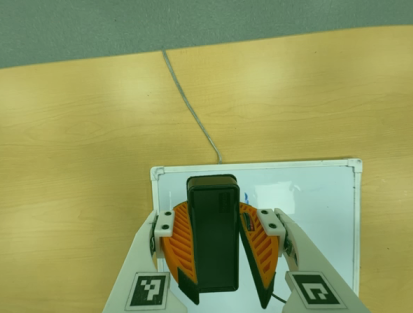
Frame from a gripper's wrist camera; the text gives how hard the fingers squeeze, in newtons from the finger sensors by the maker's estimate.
{"total": 8.8, "left": 9.1, "right": 8.5}